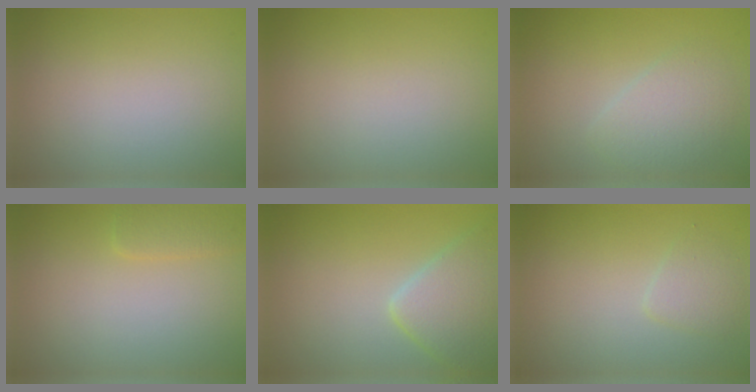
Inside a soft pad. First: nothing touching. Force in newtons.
{"total": 0.0}
{"total": 2.8, "press": 2.8, "slide": 0.0}
{"total": 1.6, "press": 1.6, "slide": 0.0}
{"total": 4.9, "press": 4.9, "slide": 0.3}
{"total": 1.6, "press": 1.6, "slide": 0.1}